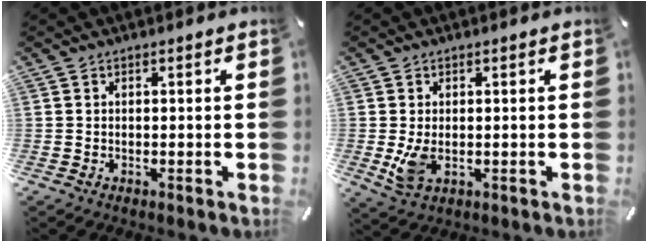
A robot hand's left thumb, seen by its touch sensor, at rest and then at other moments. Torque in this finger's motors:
{"motor_torque": [0.11, 0.22, 0.18, -0.20, 0.11]}